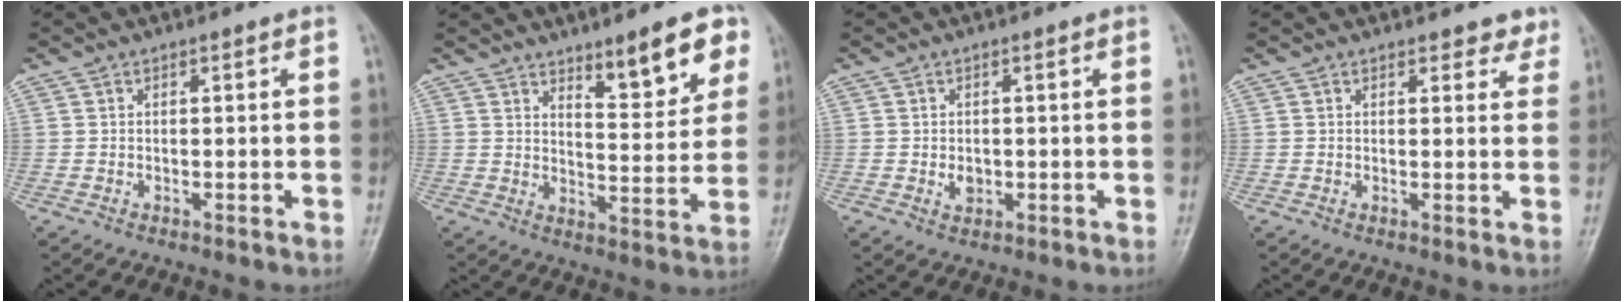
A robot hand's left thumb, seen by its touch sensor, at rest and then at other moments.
{"total": 10.4, "force": [6.4, 3.2, 7.6], "torque": [-0.081, -0.041, 0.095]}
{"total": 2.3, "force": [-0.3, 1.7, 1.5], "torque": [-0.015, 0.002, -0.001]}
{"total": 3.1, "force": [2.5, 1.5, 0.9], "torque": [0.017, -0.011, 0.022]}